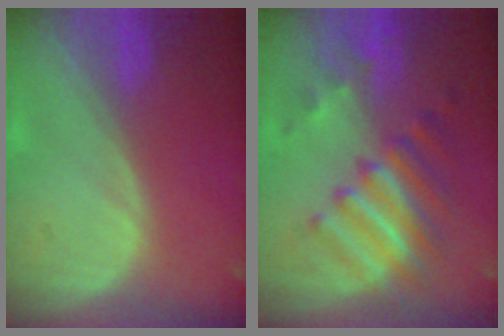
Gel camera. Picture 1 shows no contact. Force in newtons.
{"total": 9.5, "press": 8.4, "slide": 4.4}